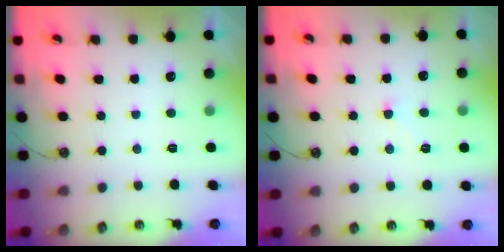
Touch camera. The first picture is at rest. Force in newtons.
{"total": 0.0}